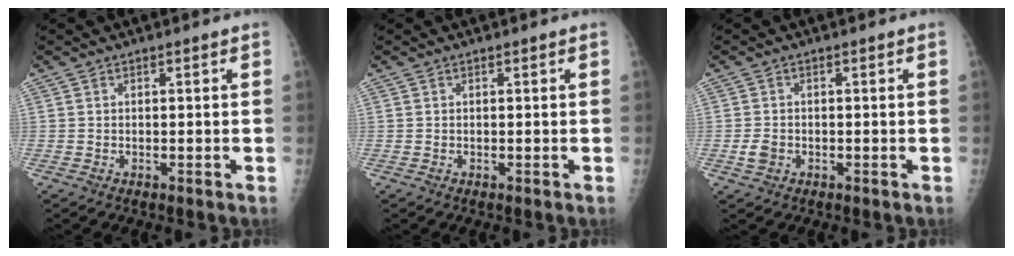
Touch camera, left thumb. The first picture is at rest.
{"total": 0.0}
{"total": 2.3, "force": [-0.7, 1.8, 1.2], "torque": [-0.019, 0.002, -0.010]}